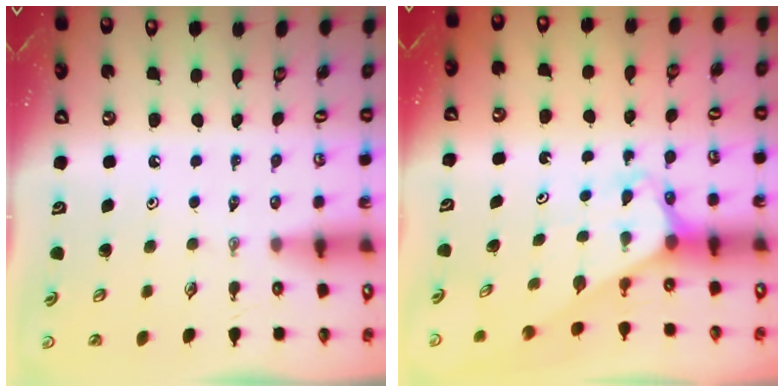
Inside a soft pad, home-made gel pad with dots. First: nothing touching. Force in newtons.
{"total": 2.6, "press": 2.6, "slide": 0.2}